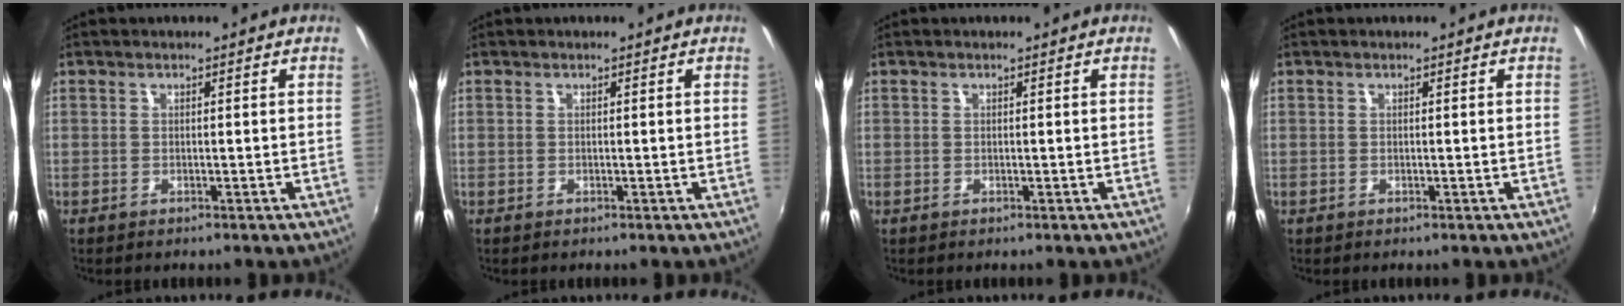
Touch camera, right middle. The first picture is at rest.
{"total": 0.0}
{"total": 0.0}
{"total": 0.0}